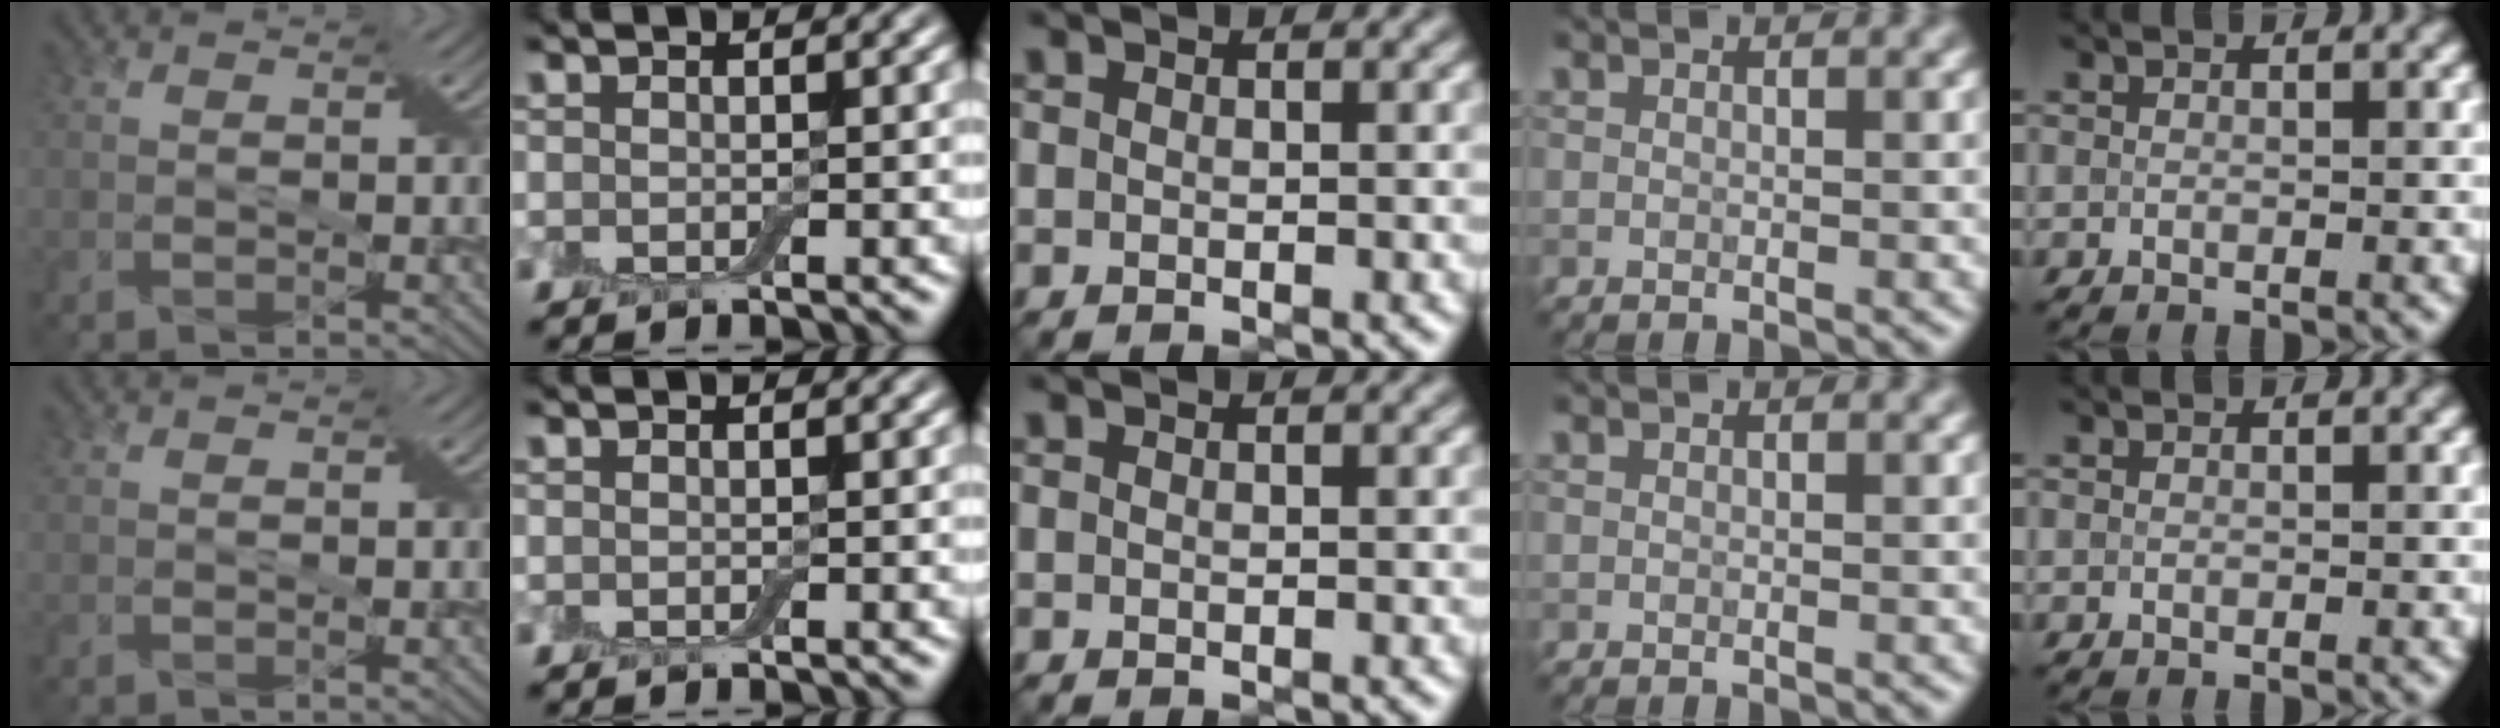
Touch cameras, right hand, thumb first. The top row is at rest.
{}